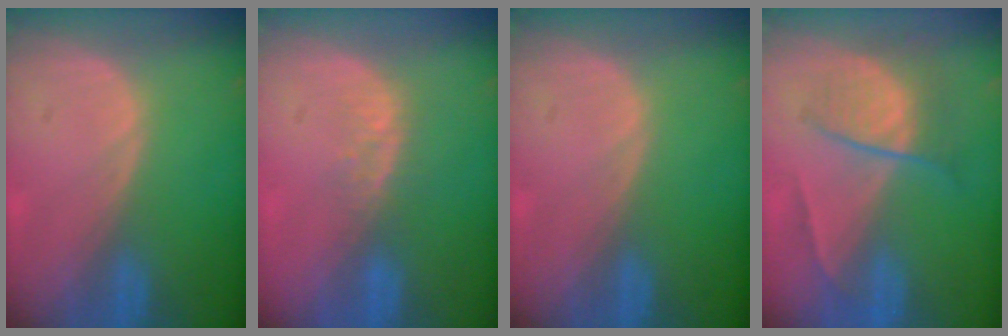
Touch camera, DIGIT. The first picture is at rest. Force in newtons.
{"total": 3.2, "press": 2.6, "slide": 1.8}
{"total": 0.0}
{"total": 6.6, "press": 6.0, "slide": 2.8}